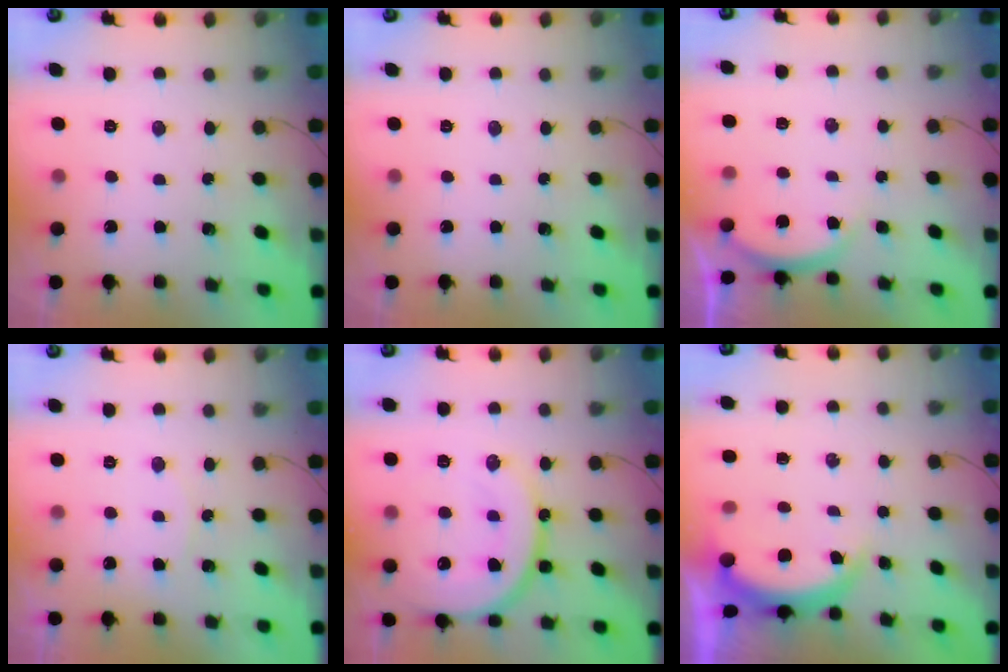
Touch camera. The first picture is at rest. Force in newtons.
{"total": 0.0}
{"total": 3.3, "press": 3.3, "slide": 0.6}
{"total": 3.0, "press": 3.0, "slide": 0.4}
{"total": 16.6, "press": 16.5, "slide": 1.6}
{"total": 4.9, "press": 4.8, "slide": 0.8}